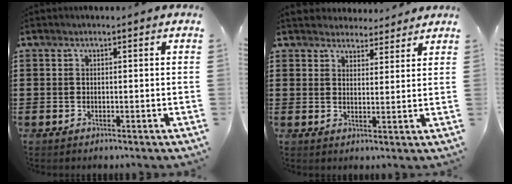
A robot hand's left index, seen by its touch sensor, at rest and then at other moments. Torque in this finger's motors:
{"motor_torque": [0.84, -0.13, 0.01, -0.01]}